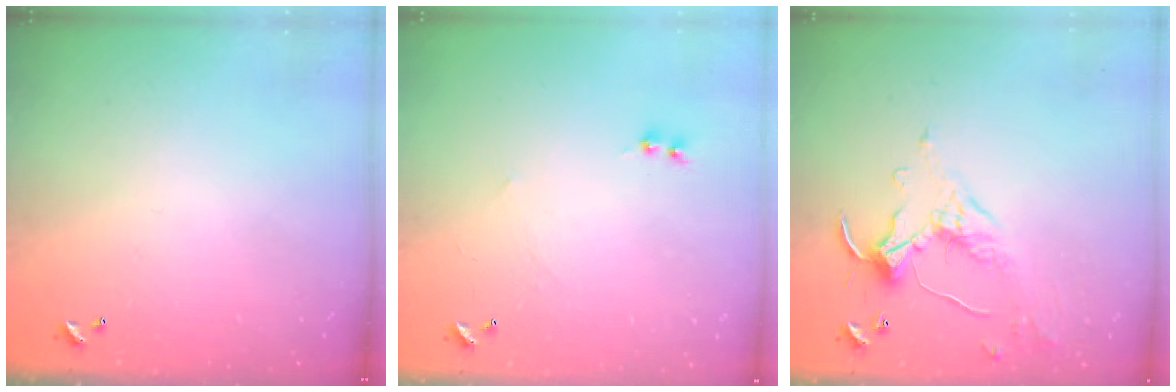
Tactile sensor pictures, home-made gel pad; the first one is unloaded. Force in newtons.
{"total": 1.1, "press": 0.9, "slide": 0.6}
{"total": 1.7, "press": 1.5, "slide": 0.8}